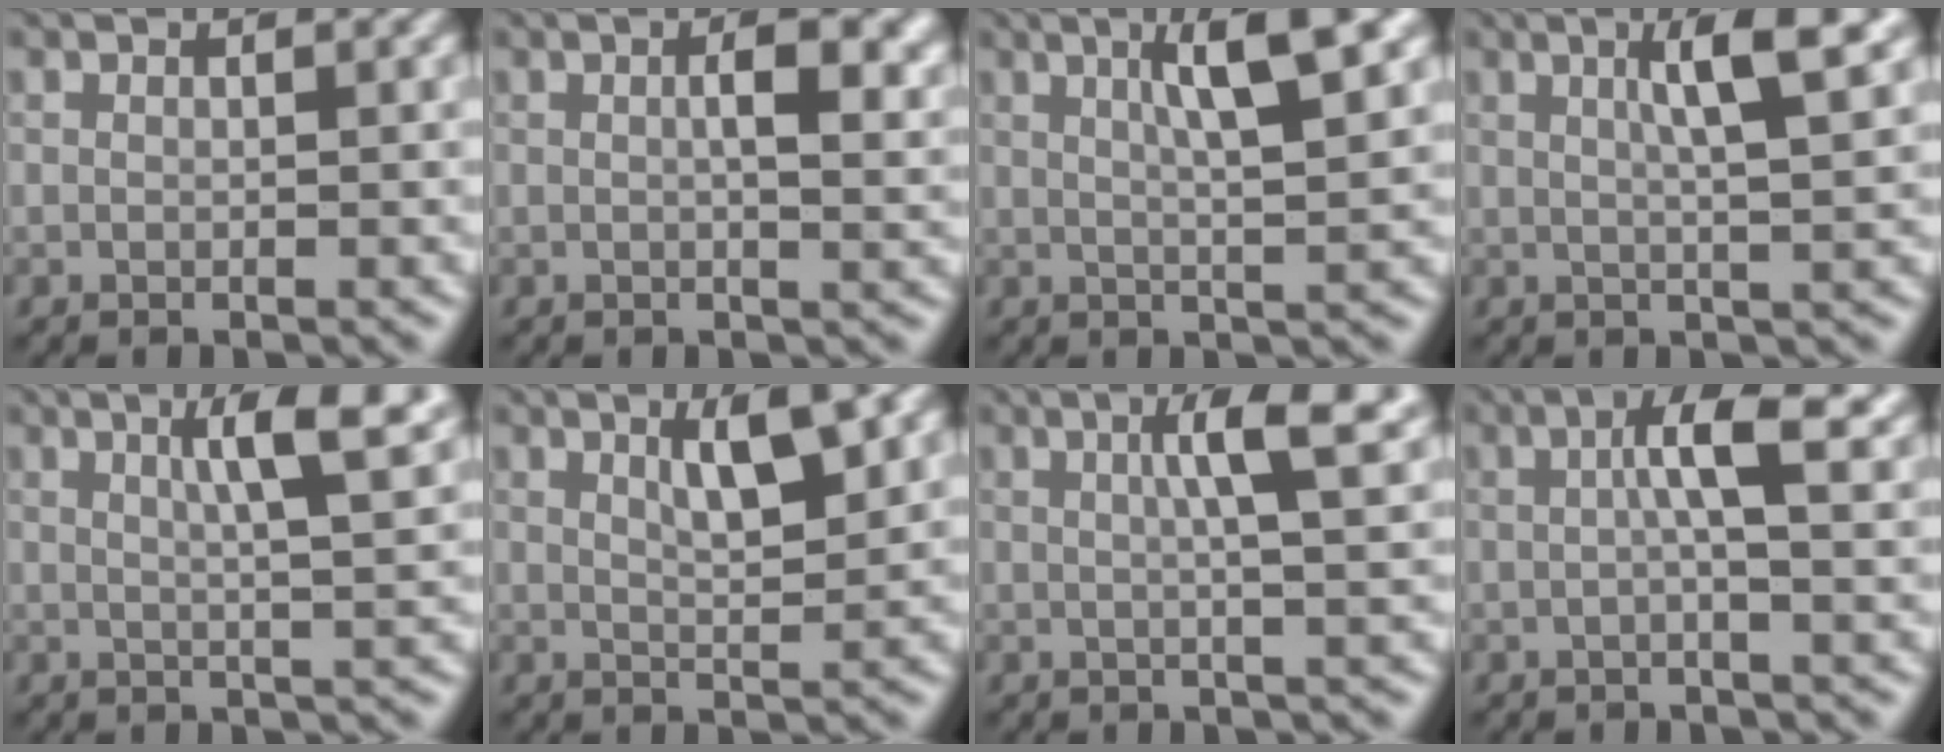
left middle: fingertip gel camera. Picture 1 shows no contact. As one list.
[{"total": 4.4, "force": [0.9, 1.6, 4.1], "torque": [-0.053, 0.007, 0.010]}, {"total": 6.3, "force": [2.4, 1.3, 5.7], "torque": [-0.077, 0.010, 0.034]}, {"total": 5.2, "force": [1.8, 0.9, 4.8], "torque": [-0.071, 0.007, 0.026]}, {"total": 6.3, "force": [2.6, 1.2, 5.6], "torque": [-0.073, 0.006, 0.038]}, {"total": 4.1, "force": [2.0, 0.8, 3.5], "torque": [-0.059, 0.002, 0.033]}, {"total": 5.7, "force": [1.7, 1.1, 5.4], "torque": [-0.072, 0.012, 0.022]}, {"total": 4.7, "force": [0.8, 0.8, 4.5], "torque": [-0.079, 0.007, 0.011]}]